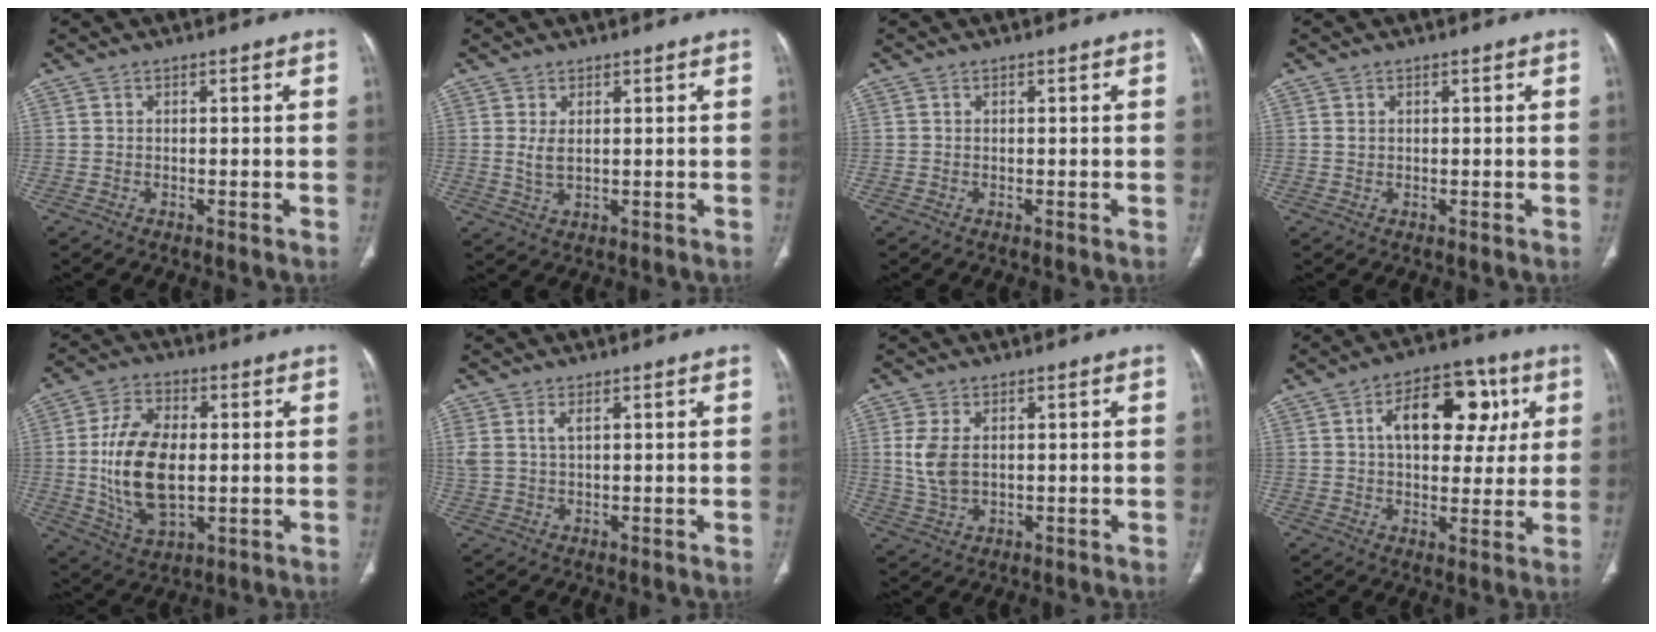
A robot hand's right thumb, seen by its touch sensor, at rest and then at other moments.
{"total": 3.0, "force": [0.6, 1.6, 2.5], "torque": [-0.050, -0.008, 0.020]}
{"total": 0.0}
{"total": 0.8, "force": [0.3, 0.6, 0.4], "torque": [-0.004, 0.000, 0.006]}
{"total": 15.6, "force": [-0.1, 9.0, 12.8], "torque": [-0.234, -0.003, 0.006]}
{"total": 3.1, "force": [1.3, 1.3, 2.4], "torque": [-0.064, 0.007, 0.037]}
{"total": 6.1, "force": [1.0, 3.7, 4.8], "torque": [-0.106, -0.002, 0.027]}
{"total": 16.0, "force": [4.7, 9.3, 12.1], "torque": [-0.134, 0.012, 0.068]}